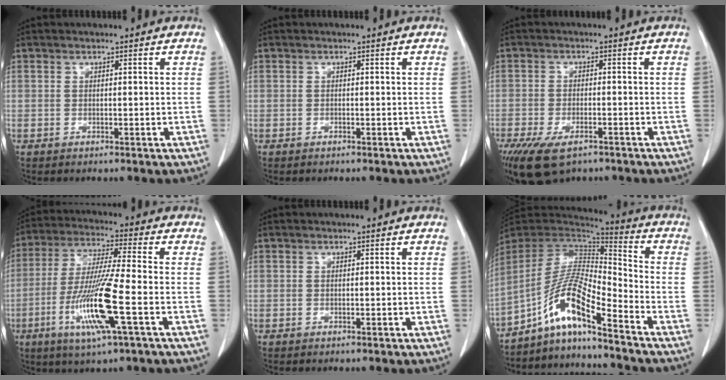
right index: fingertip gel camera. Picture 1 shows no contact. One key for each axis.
{"total": 0.0}
{"total": 10.0, "fx": -6.5, "fy": 4.4, "fz": 6.1, "tx": -0.124, "ty": -0.016, "tz": -0.103}
{"total": 13.6, "fx": -4.4, "fy": 0.0, "fz": 12.8, "tx": -0.263, "ty": -0.019, "tz": -0.086}
{"total": 0.0}
{"total": 11.7, "fx": -7.9, "fy": 0.8, "fz": 8.6, "tx": -0.170, "ty": 0.012, "tz": -0.146}